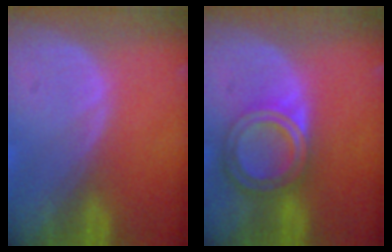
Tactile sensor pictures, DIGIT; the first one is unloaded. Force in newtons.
{"total": 6.8, "press": 6.0, "slide": 3.2}